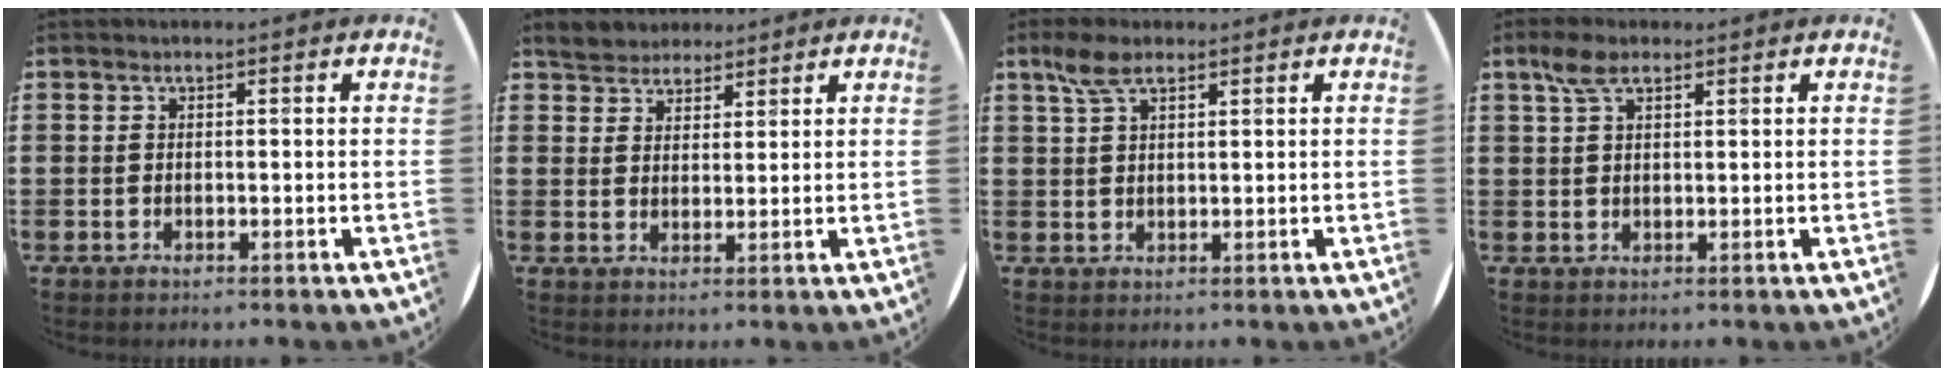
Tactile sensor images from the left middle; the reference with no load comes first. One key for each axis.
{"total": 4.0, "fx": 3.6, "fy": 1.6, "fz": 0.0, "tx": -0.013, "ty": 0.002, "tz": 0.070}
{"total": 4.0, "fx": 2.6, "fy": 1.7, "fz": 2.5, "tx": -0.047, "ty": 0.005, "tz": 0.044}
{"total": 3.5, "fx": 2.3, "fy": 1.6, "fz": 2.2, "tx": -0.040, "ty": 0.005, "tz": 0.039}